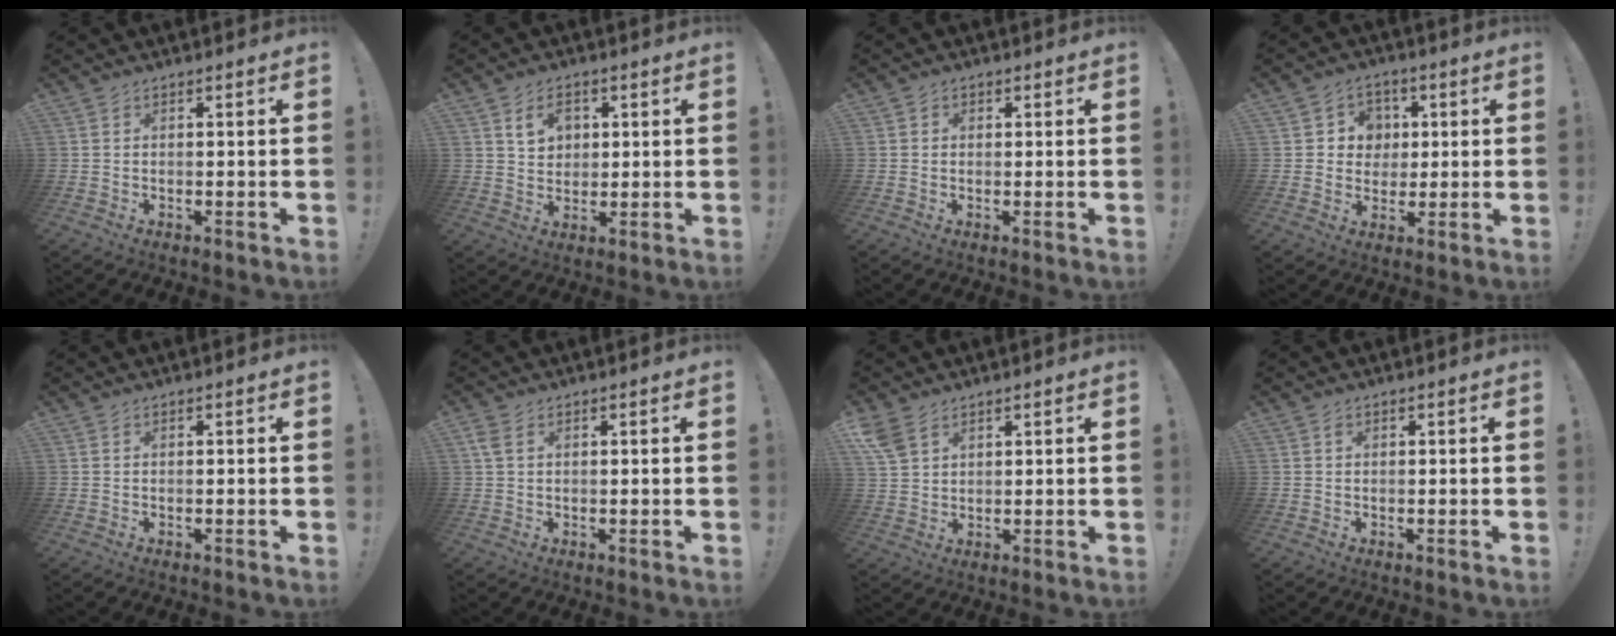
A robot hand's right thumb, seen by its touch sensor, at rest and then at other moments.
{"total": 6.8, "force": [2.7, 5.2, 3.5], "torque": [-0.047, -0.005, 0.047]}
{"total": 1.2, "force": [0.2, 1.1, 0.4], "torque": [-0.002, 0.001, 0.002]}
{"total": 7.3, "force": [1.0, 7.1, 1.4], "torque": [-0.022, -0.004, 0.022]}
{"total": 0.0}
{"total": 3.4, "force": [1.4, 2.0, 2.4], "torque": [-0.057, 0.008, 0.029]}
{"total": 6.4, "force": [3.9, 3.8, 3.4], "torque": [-0.079, -0.011, 0.079]}
{"total": 0.6, "force": [0.2, 0.5, 0.3], "torque": [-0.006, 0.002, 0.004]}